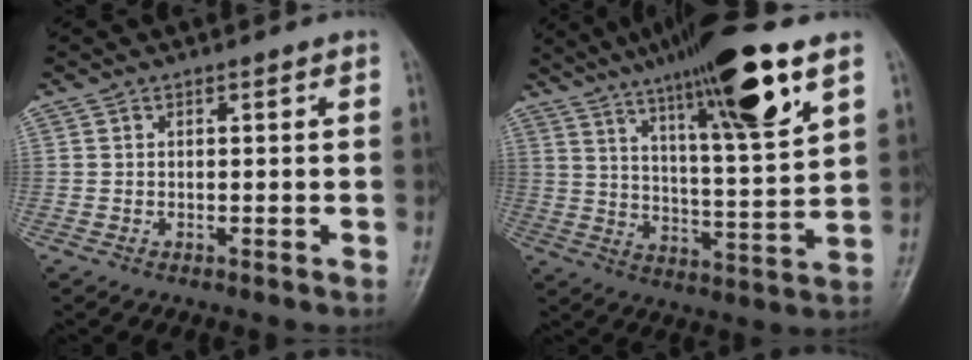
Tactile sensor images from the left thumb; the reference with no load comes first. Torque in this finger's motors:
{"motor_torque": [3.01, 1.99, 1.35, -1.42, 0.22]}